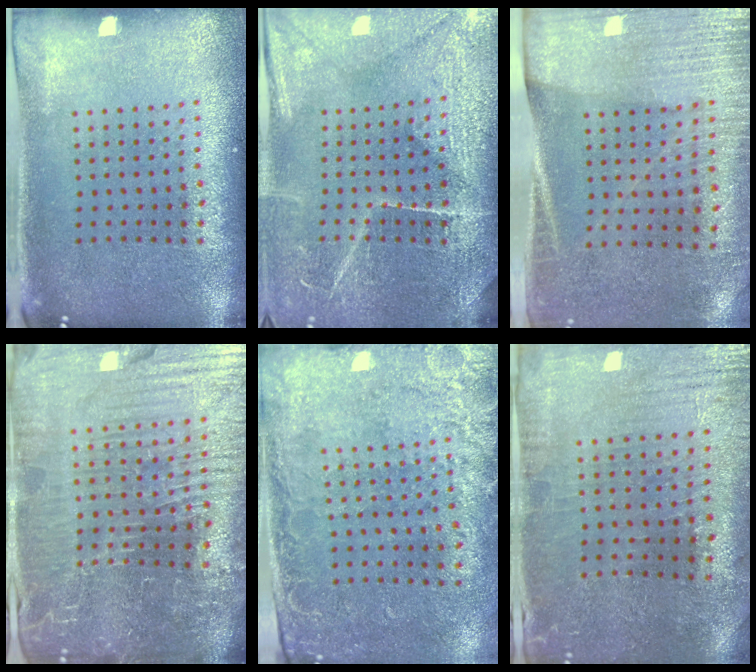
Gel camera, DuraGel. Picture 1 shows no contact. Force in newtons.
{"total": 3.8, "press": 3.6, "slide": 1.1}
{"total": 2.8, "press": 2.5, "slide": 1.3}
{"total": 6.7, "press": 6.0, "slide": 3.0}
{"total": 2.6, "press": 2.2, "slide": 1.4}
{"total": 0.6, "press": 0.5, "slide": 0.3}